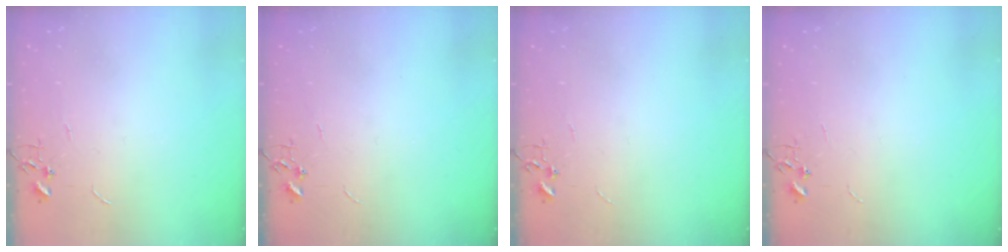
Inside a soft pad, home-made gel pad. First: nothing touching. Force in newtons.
{"total": 0.0}
{"total": 0.0}
{"total": 0.0}